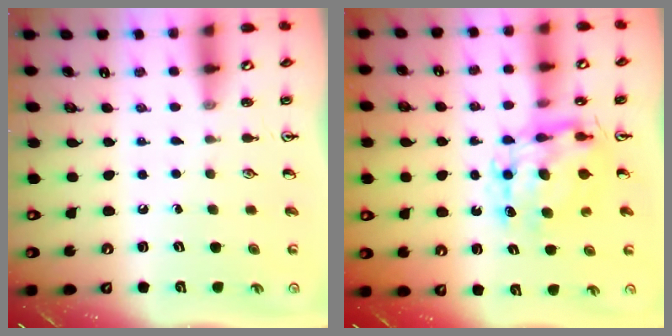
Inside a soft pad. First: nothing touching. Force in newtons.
{"total": 9.0, "press": 8.9, "slide": 0.9}